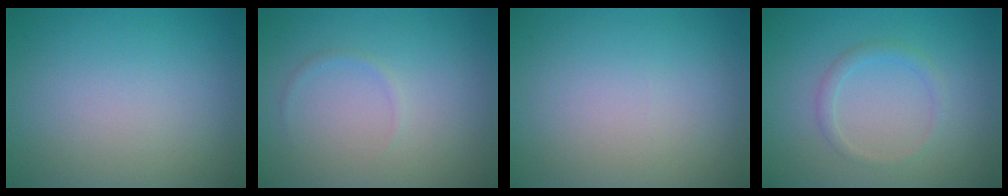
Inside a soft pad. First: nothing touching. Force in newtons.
{"total": 0.7, "press": 0.7, "slide": 0.1}
{"total": 0.0}
{"total": 1.3, "press": 1.3, "slide": 0.1}